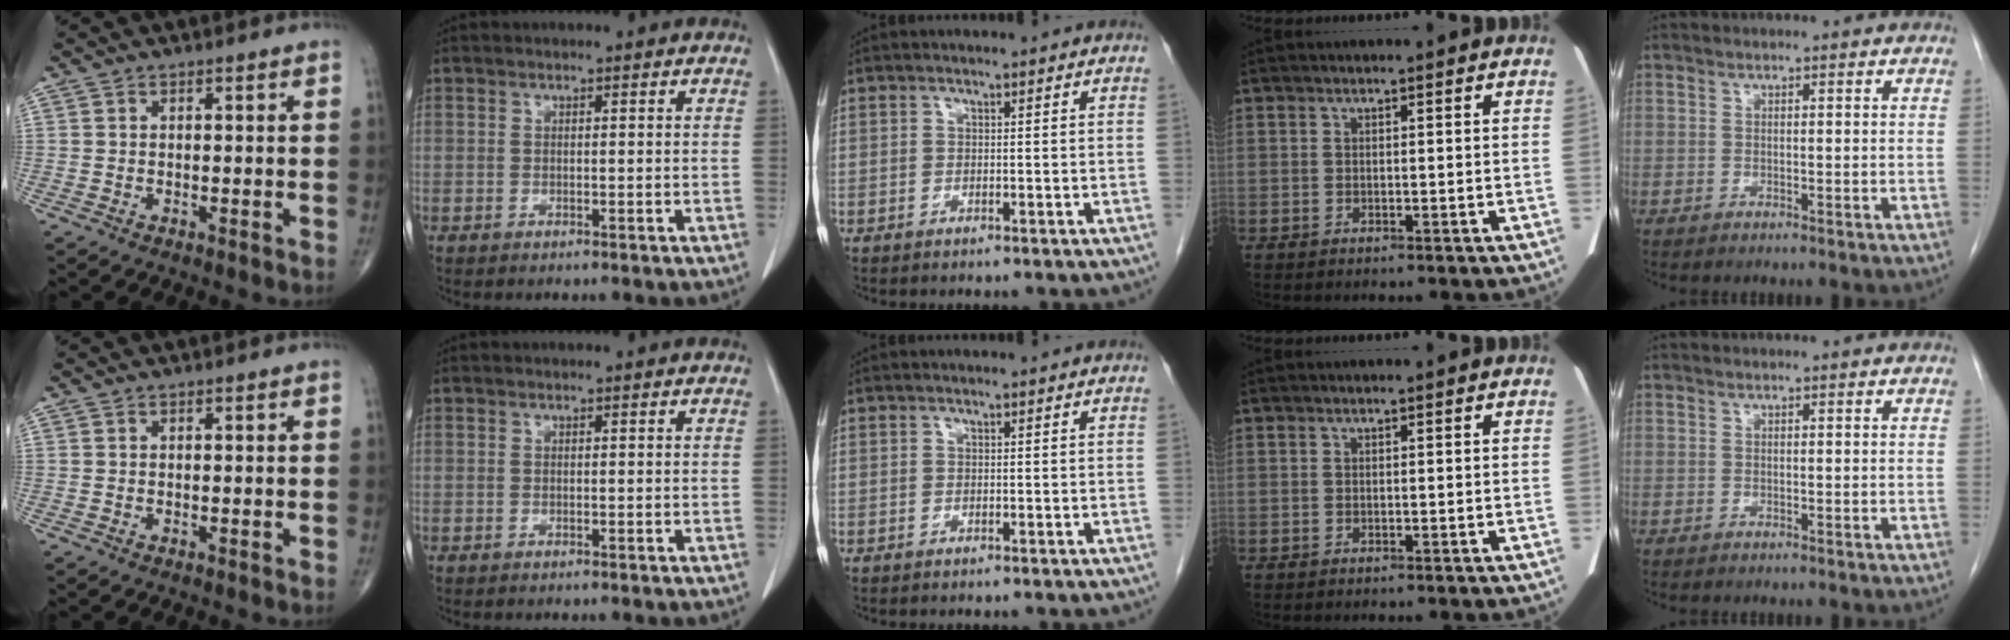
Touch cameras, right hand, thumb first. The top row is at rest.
{}